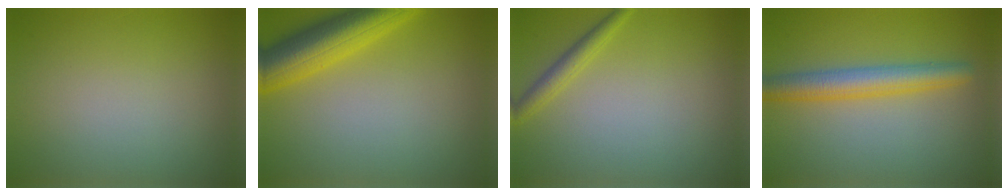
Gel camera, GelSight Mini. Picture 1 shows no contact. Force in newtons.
{"total": 6.8, "press": 6.8, "slide": 0.4}
{"total": 1.8, "press": 1.8, "slide": 0.0}
{"total": 4.3, "press": 4.3, "slide": 0.1}